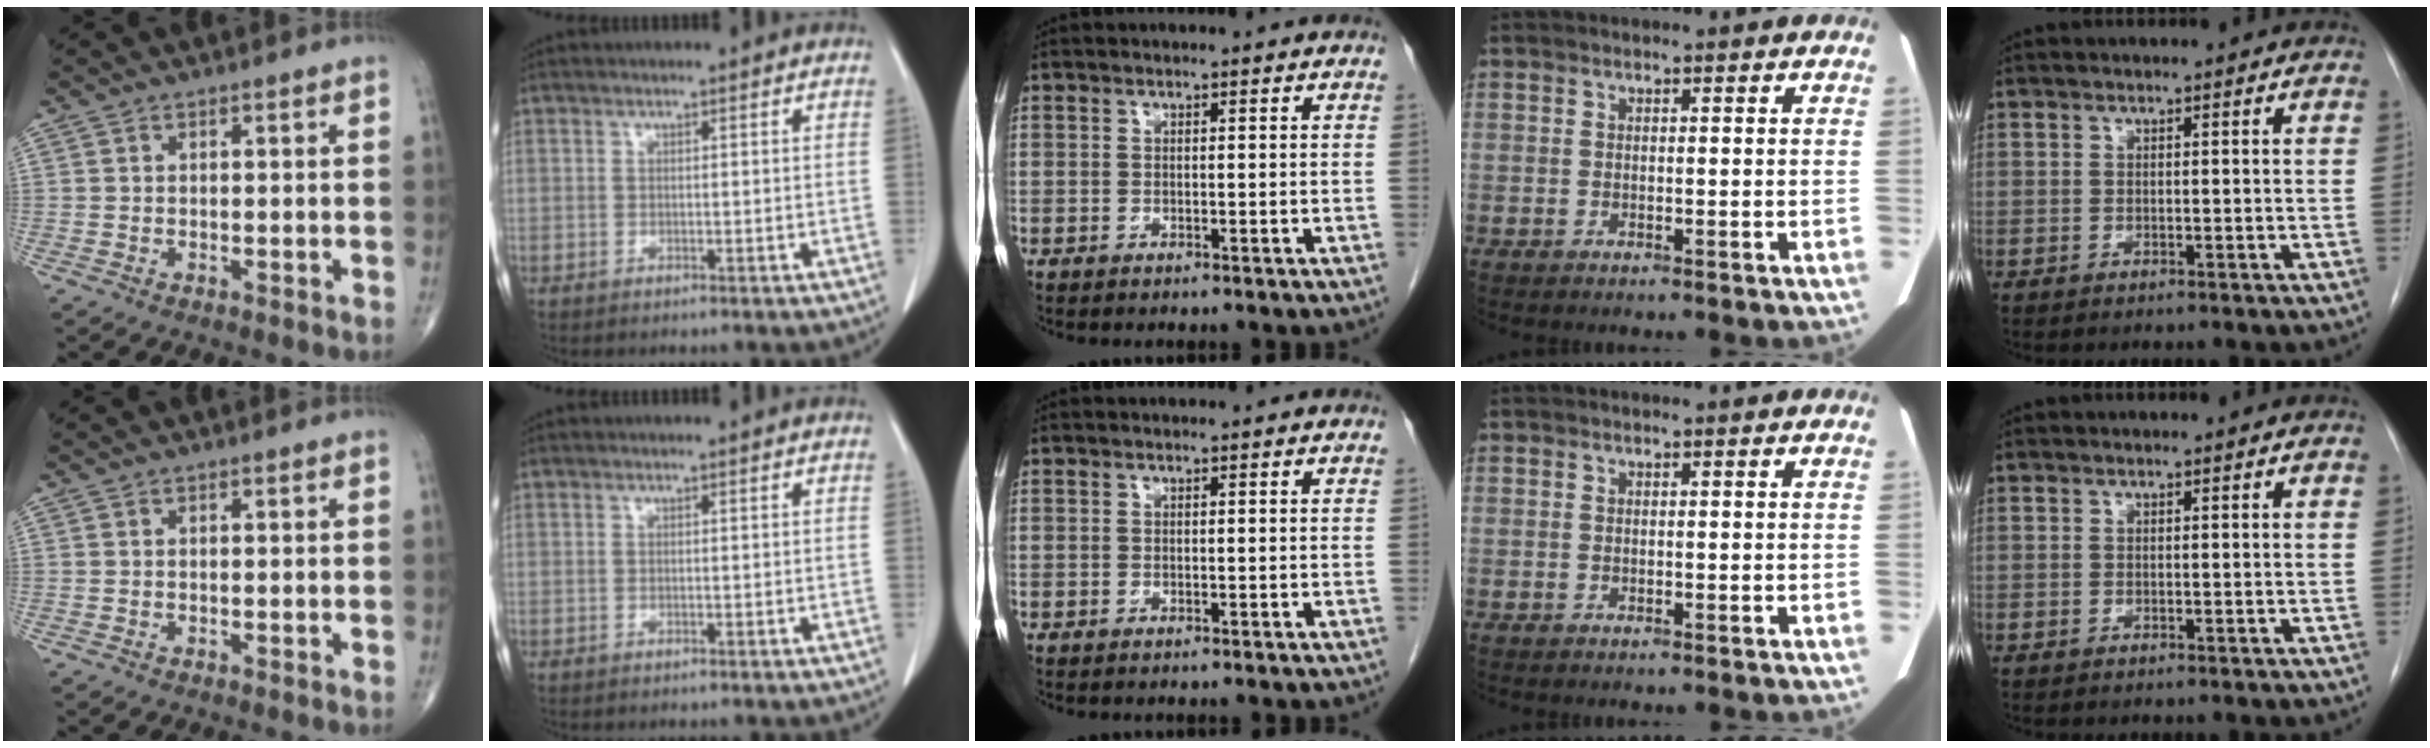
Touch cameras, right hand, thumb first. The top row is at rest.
{}